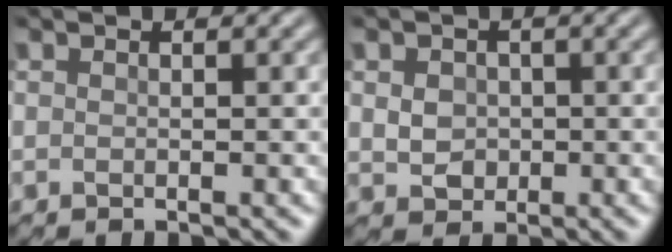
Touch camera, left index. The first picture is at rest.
{"total": 2.8, "force": [-0.1, 2.4, 1.5], "torque": [-0.034, -0.002, -0.001]}